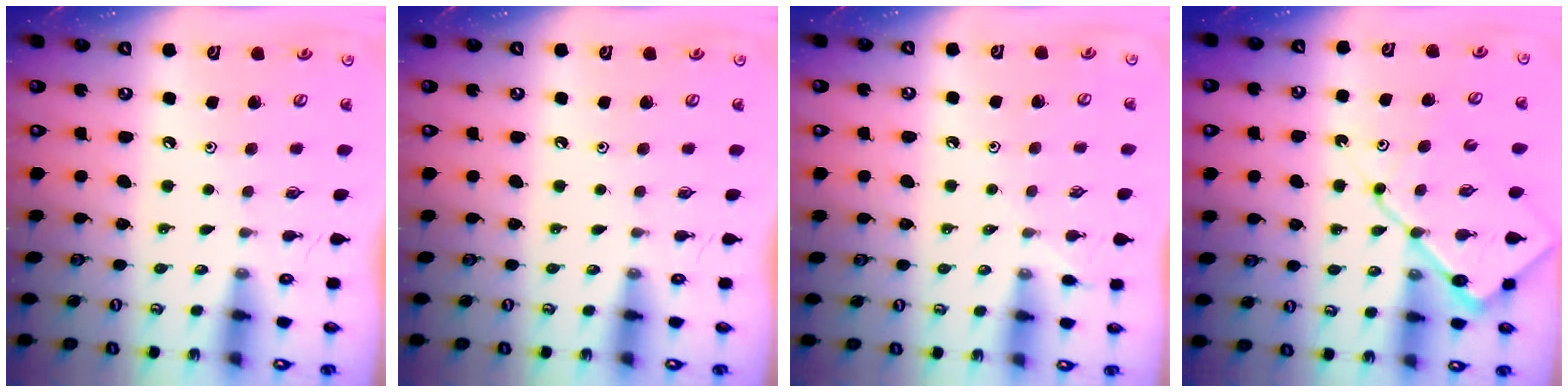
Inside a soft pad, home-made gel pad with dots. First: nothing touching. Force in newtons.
{"total": 0.0}
{"total": 2.9, "press": 2.9, "slide": 0.5}
{"total": 11.6, "press": 11.5, "slide": 1.4}